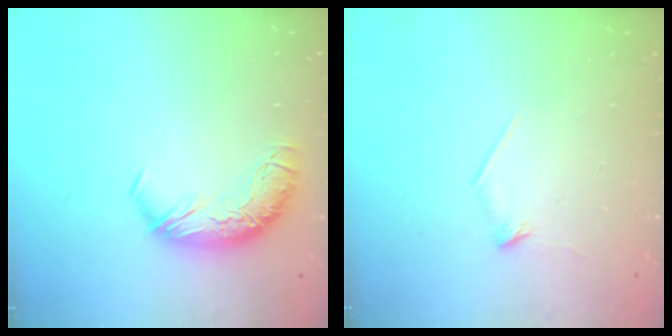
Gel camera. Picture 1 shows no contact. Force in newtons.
{"total": 8.0, "press": 8.0, "slide": 0.7}